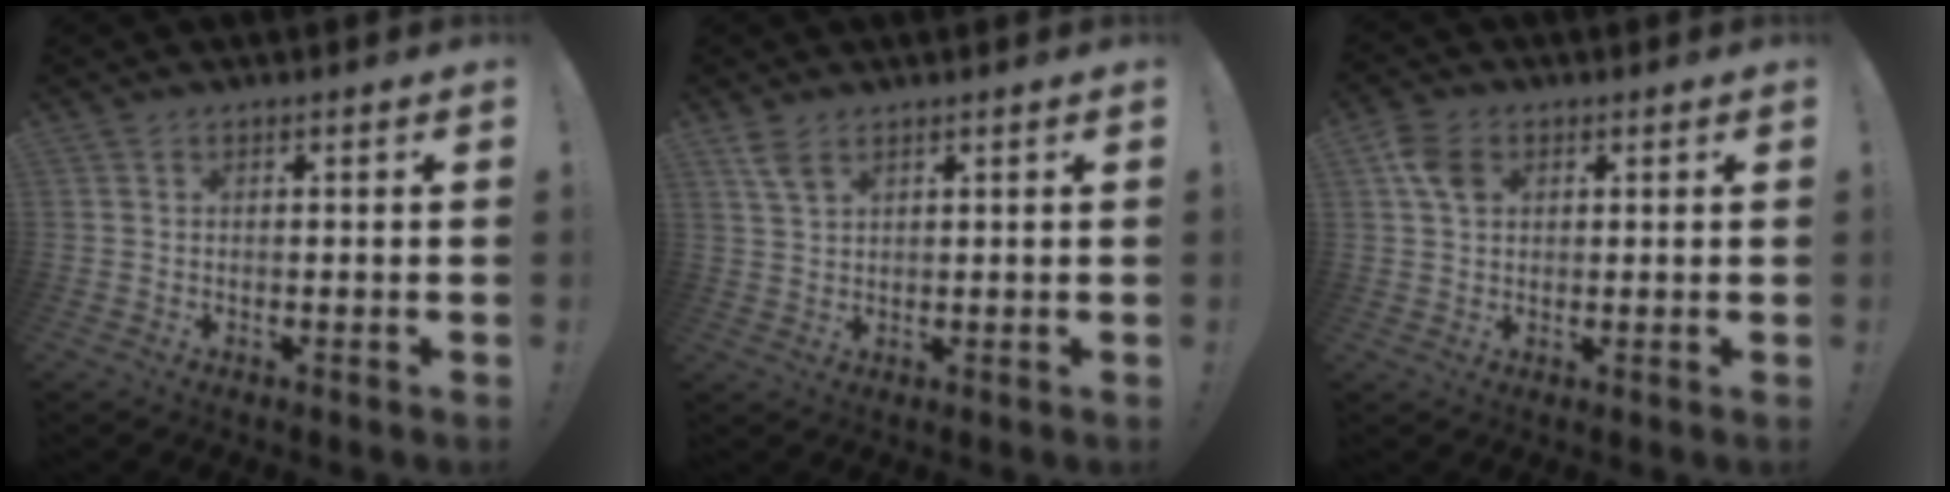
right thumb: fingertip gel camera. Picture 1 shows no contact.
{"total": 4.4, "force": [2.9, 1.8, 2.8], "torque": [-0.057, -0.010, 0.054]}
{"total": 6.6, "force": [2.2, 4.7, 4.0], "torque": [-0.070, 0.006, 0.046]}